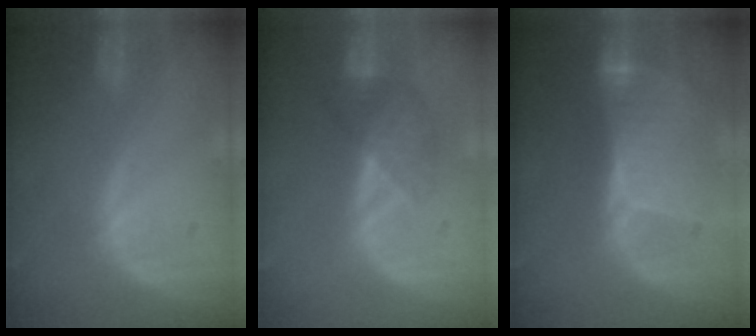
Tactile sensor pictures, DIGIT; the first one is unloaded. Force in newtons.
{"total": 4.0, "press": 4.0, "slide": 0.6}
{"total": 8.3, "press": 7.8, "slide": 2.9}